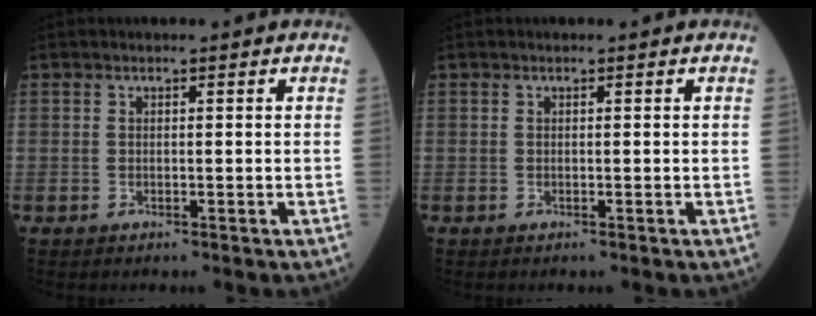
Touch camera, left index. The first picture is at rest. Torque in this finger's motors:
{"motor_torque": [-0.01, 0.01, 0.02, 0.00]}